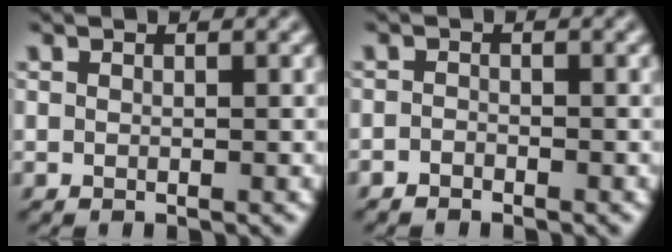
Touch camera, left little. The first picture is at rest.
{"total": 0.9, "force": [-0.8, 0.3, 0.1], "torque": [-0.002, 0.001, -0.018]}